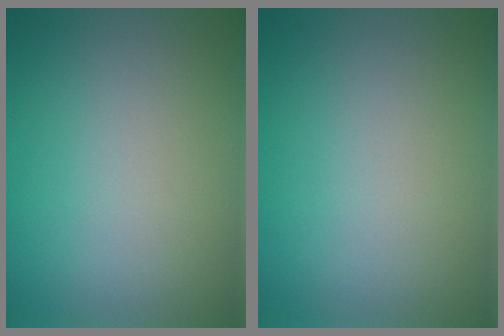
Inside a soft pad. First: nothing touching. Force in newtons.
{"total": 0.0}